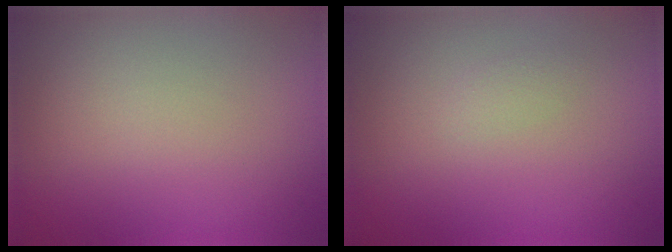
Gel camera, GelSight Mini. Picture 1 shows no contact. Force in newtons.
{"total": 0.6, "press": 0.6, "slide": 0.0}